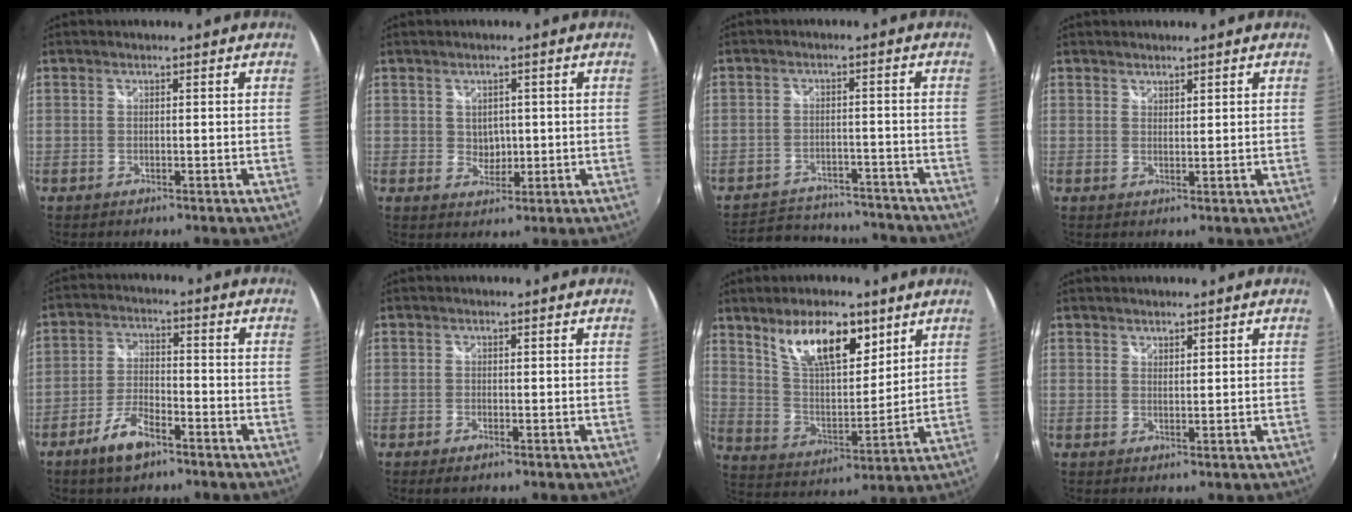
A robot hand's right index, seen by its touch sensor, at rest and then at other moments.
{"total": 2.9, "force": [0.4, 2.7, 1.2], "torque": [-0.015, 0.002, 0.010]}
{"total": 14.9, "force": [-13.0, 5.9, 4.2], "torque": [-0.106, 0.025, -0.169]}
{"total": 1.3, "force": [1.2, 0.4, 0.1], "torque": [0.001, 0.001, 0.021]}
{"total": 7.4, "force": [-5.0, 2.7, 4.7], "torque": [-0.107, -0.001, -0.093]}
{"total": 1.3, "force": [-0.9, 0.5, 0.7], "torque": [-0.016, -0.006, -0.018]}
{"total": 14.5, "force": [8.7, 6.0, 9.9], "torque": [-0.168, 0.006, 0.162]}
{"total": 1.2, "force": [1.2, 0.3, 0.2], "torque": [-0.001, 0.000, 0.020]}